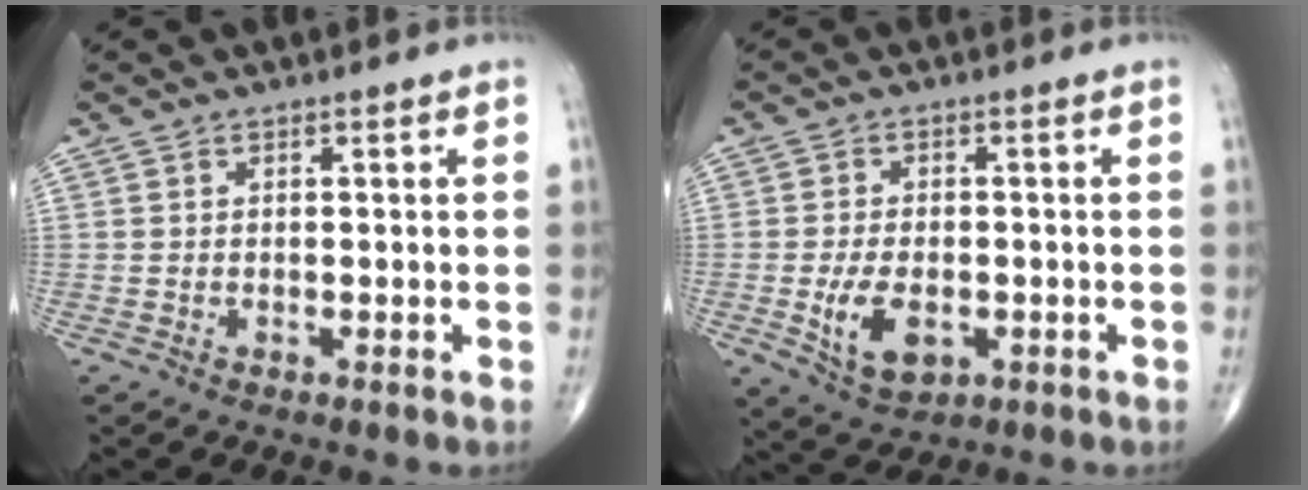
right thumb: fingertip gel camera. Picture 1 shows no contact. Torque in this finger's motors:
{"motor_torque": [-0.13, 0.25, 0.13, 0.00, 0.22]}